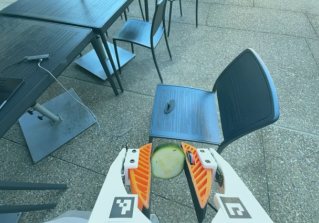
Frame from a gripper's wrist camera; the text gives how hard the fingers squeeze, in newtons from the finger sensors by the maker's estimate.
{"total": 12.2, "left": 12.0, "right": 12.4}